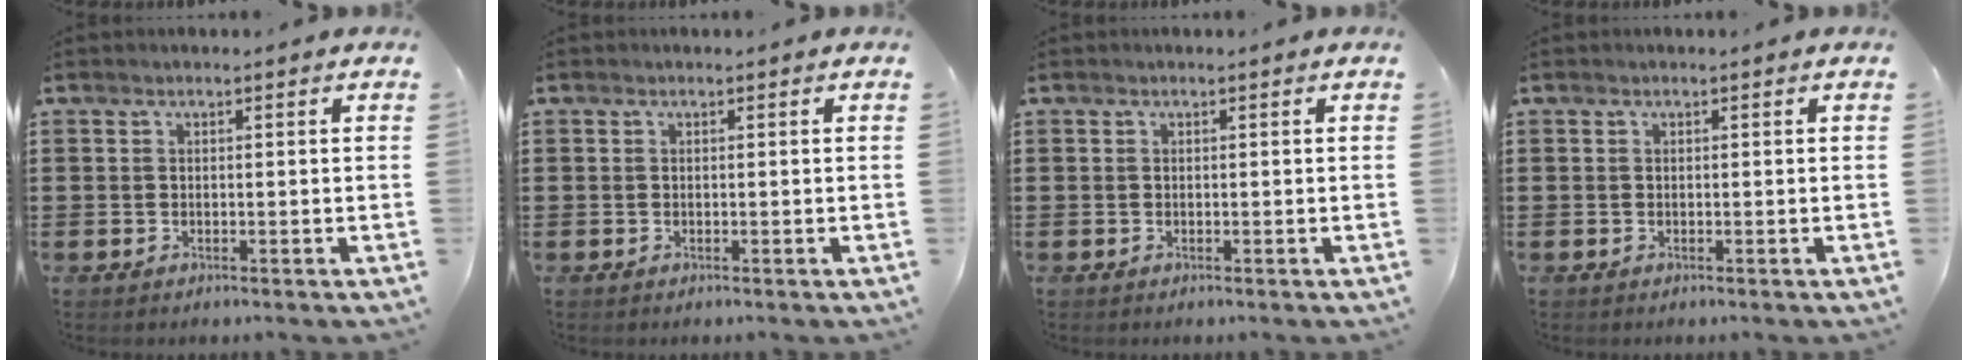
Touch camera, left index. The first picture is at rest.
{"total": 0.0}
{"total": 0.0}
{"total": 0.0}